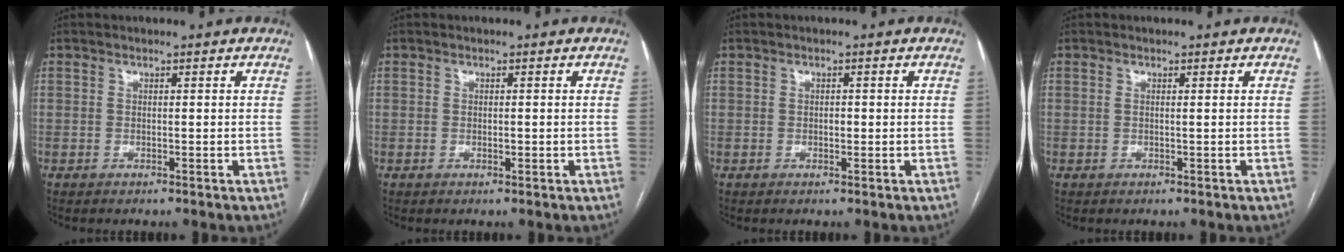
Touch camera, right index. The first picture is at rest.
{"total": 0.7, "force": [-0.1, 0.3, 0.7], "torque": [-0.013, -0.002, 0.000]}
{"total": 0.9, "force": [-0.1, 0.5, 0.7], "torque": [-0.013, 0.001, -0.001]}
{"total": 0.5, "force": [0.2, -0.1, 0.5], "torque": [-0.016, 0.001, 0.005]}